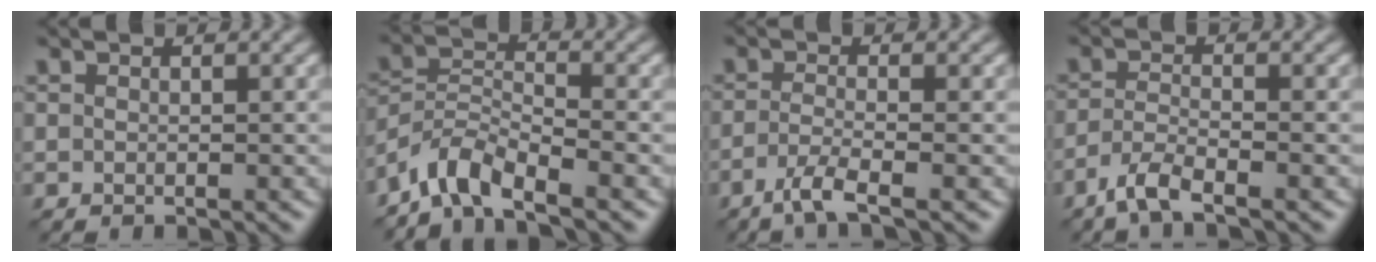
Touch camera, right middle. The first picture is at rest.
{"total": 4.8, "force": [-3.9, 1.5, 2.3], "torque": [-0.039, 0.005, -0.085]}
{"total": 2.8, "force": [-1.7, 0.5, 2.1], "torque": [-0.042, -0.001, -0.046]}
{"total": 3.0, "force": [-2.2, 0.6, 1.9], "torque": [-0.042, 0.002, -0.055]}